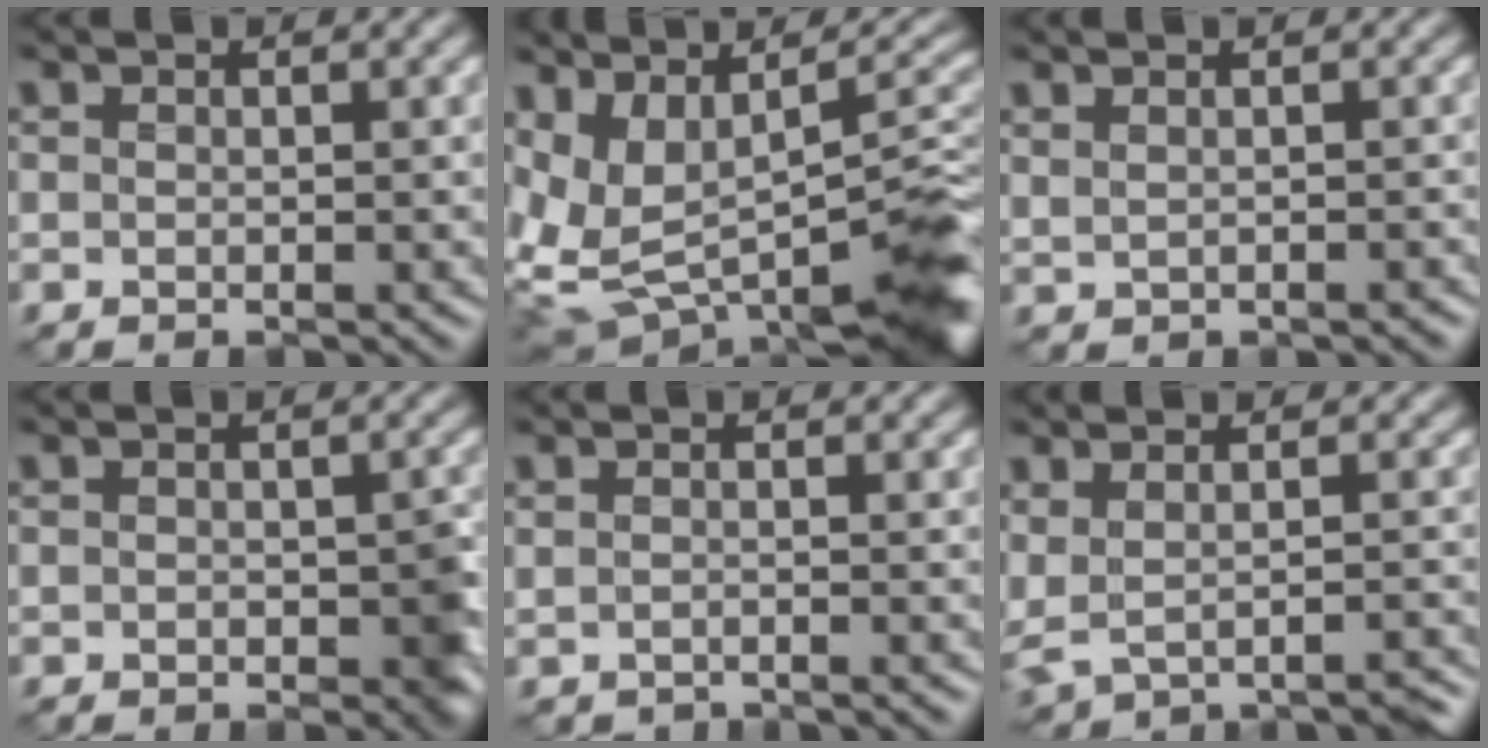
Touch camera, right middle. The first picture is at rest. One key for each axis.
{"total": 11.1, "fx": -2.0, "fy": 4.7, "fz": 9.9, "tx": -0.174, "ty": -0.010, "tz": -0.008}
{"total": 1.1, "fx": 0.4, "fy": 0.7, "fz": 0.8, "tx": -0.016, "ty": -0.003, "tz": 0.014}
{"total": 4.2, "fx": -1.0, "fy": 2.5, "fz": 3.2, "tx": -0.049, "ty": -0.009, "tz": -0.016}
{"total": 0.5, "fx": -0.5, "fy": 0.3, "fz": 0.1, "tx": -0.001, "ty": -0.003, "tz": -0.008}
{"total": 3.0, "fx": -1.2, "fy": 1.7, "fz": 2.2, "tx": -0.025, "ty": -0.011, "tz": -0.005}